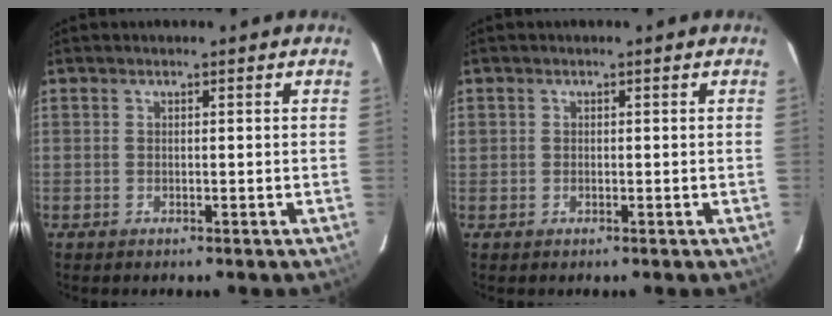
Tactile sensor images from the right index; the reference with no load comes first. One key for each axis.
{"total": 0.6, "fx": 0.0, "fy": 0.6, "fz": 0.0, "tx": 0.001, "ty": -0.002, "tz": -0.001}